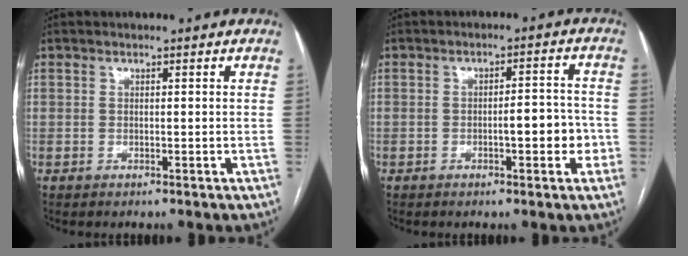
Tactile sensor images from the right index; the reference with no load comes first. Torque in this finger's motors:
{"motor_torque": [0.86, -0.18, 0.41, 0.07]}